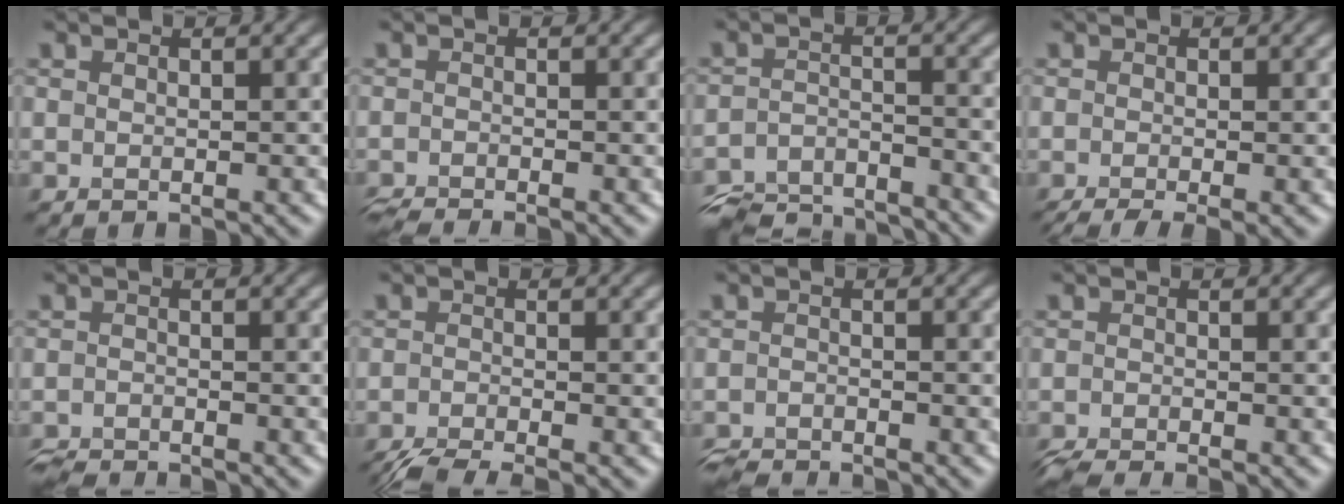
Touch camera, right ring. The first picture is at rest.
{"total": 2.2, "force": [-2.1, 0.0, 0.6], "torque": [-0.015, -0.011, -0.044]}
{"total": 7.8, "force": [-7.2, 2.1, 1.9], "torque": [-0.040, -0.015, -0.128]}
{"total": 3.5, "force": [-2.1, 0.9, 2.7], "torque": [-0.039, -0.011, -0.035]}
{"total": 3.2, "force": [-3.1, 0.3, 0.6], "torque": [-0.015, -0.015, -0.060]}
{"total": 4.2, "force": [-3.5, 0.6, 2.3], "torque": [-0.038, -0.008, -0.070]}
{"total": 3.5, "force": [-3.4, 0.4, 0.7], "torque": [-0.016, -0.015, -0.066]}
{"total": 3.0, "force": [-2.8, 0.2, 1.1], "torque": [-0.023, -0.011, -0.055]}